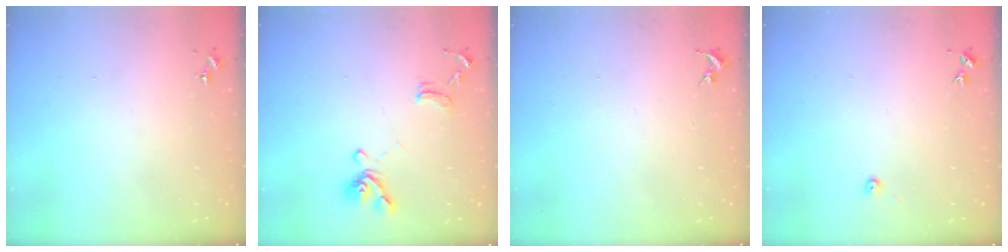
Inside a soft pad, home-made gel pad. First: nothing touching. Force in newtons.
{"total": 13.1, "press": 13.0, "slide": 1.4}
{"total": 0.0}
{"total": 3.5, "press": 3.5, "slide": 0.3}